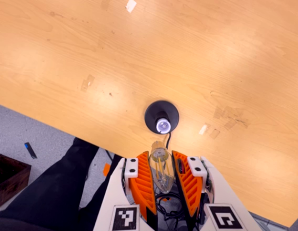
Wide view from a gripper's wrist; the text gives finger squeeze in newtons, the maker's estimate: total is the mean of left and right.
{"total": 14.1, "left": 15.8, "right": 12.3}